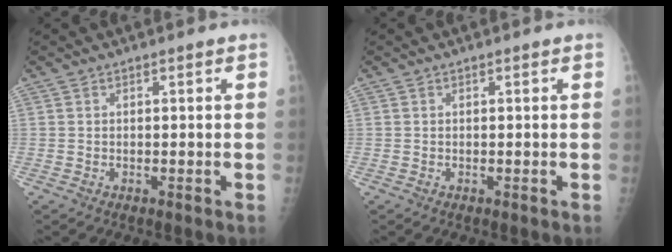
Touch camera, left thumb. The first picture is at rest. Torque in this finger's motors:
{"motor_torque": [-0.16, -0.04, -0.15, -0.01, 0.01]}